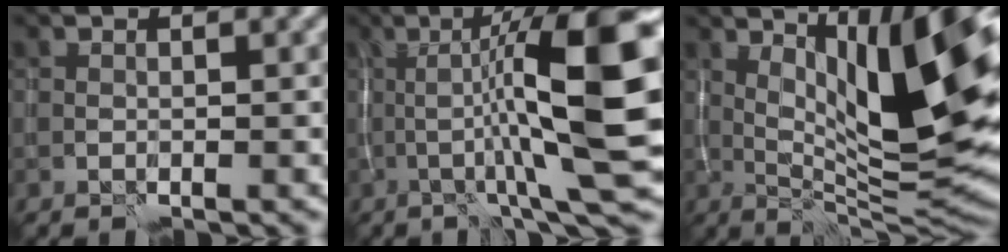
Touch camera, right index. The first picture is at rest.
{"total": 13.1, "force": [-0.4, 1.7, 13.0], "torque": [-0.196, 0.028, -0.005]}
{"total": 13.9, "force": [4.4, 3.5, 12.7], "torque": [-0.185, -0.007, 0.077]}